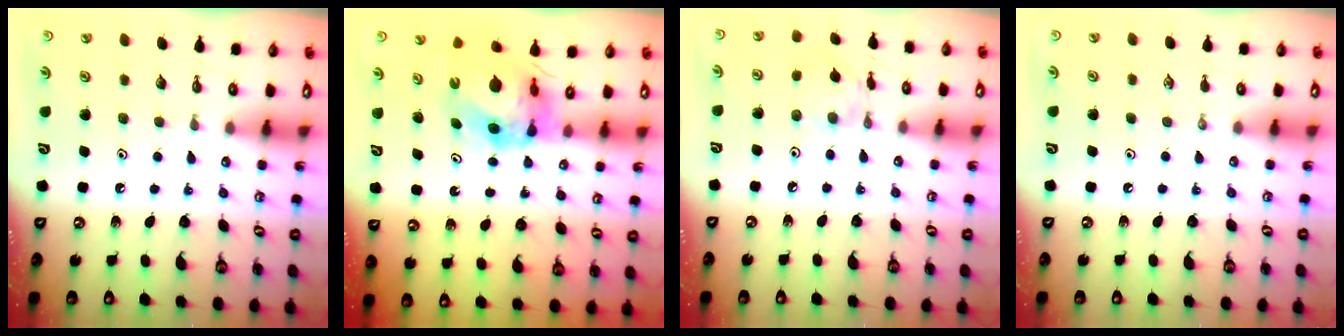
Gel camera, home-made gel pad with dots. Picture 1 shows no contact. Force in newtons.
{"total": 8.1, "press": 8.1, "slide": 0.7}
{"total": 2.0, "press": 2.0, "slide": 0.3}
{"total": 0.0}